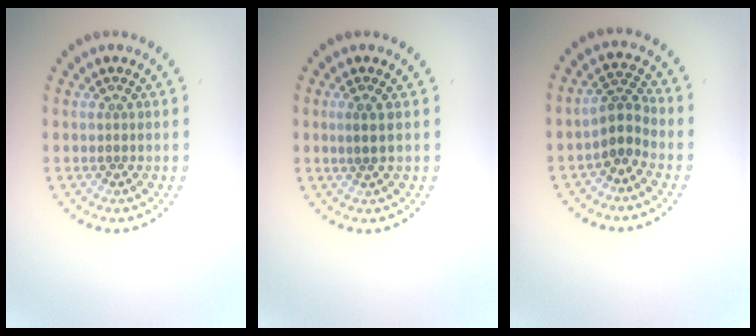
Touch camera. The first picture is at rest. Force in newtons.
{"total": 1.3, "press": 1.1, "slide": 0.6}
{"total": 2.5, "press": 2.0, "slide": 1.5}